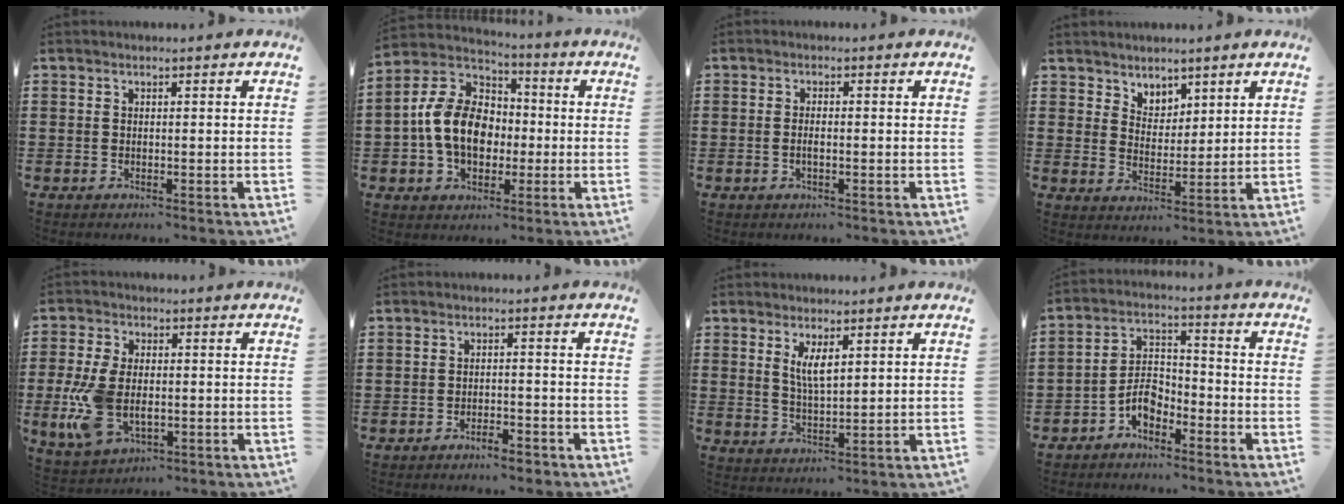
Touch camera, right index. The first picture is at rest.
{"total": 12.4, "force": [-1.4, 8.9, 8.5], "torque": [-0.209, 0.017, -0.029]}
{"total": 1.4, "force": [-0.3, 0.4, 1.3], "torque": [-0.025, 0.000, -0.006]}
{"total": 3.9, "force": [3.2, 2.1, 0.0], "torque": [-0.014, 0.000, 0.060]}
{"total": 8.9, "force": [-1.5, 5.0, 7.3], "torque": [-0.180, -0.008, -0.031]}
{"total": 2.4, "force": [-2.2, 0.5, 0.9], "torque": [-0.018, 0.004, -0.044]}
{"total": 3.9, "force": [1.7, 1.2, 3.3], "torque": [-0.069, 0.003, 0.029]}
{"total": 5.5, "force": [-3.5, 2.9, 3.1], "torque": [-0.070, 0.013, -0.069]}